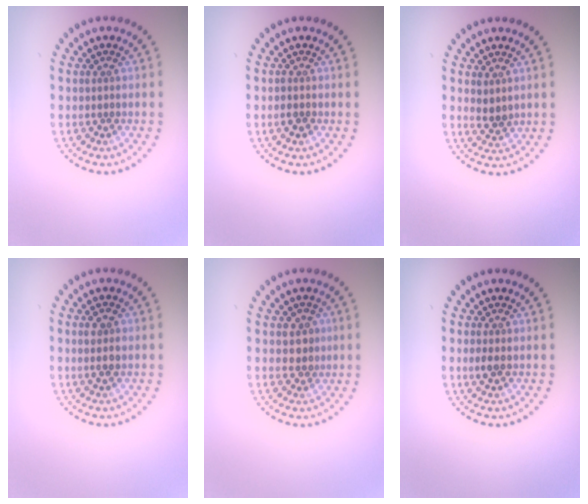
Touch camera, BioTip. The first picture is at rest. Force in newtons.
{"total": 1.1, "press": 1.0, "slide": 0.5}
{"total": 1.5, "press": 1.3, "slide": 0.7}
{"total": 1.5, "press": 1.5, "slide": 0.2}
{"total": 1.7, "press": 1.5, "slide": 0.8}
{"total": 1.1, "press": 1.1, "slide": 0.0}